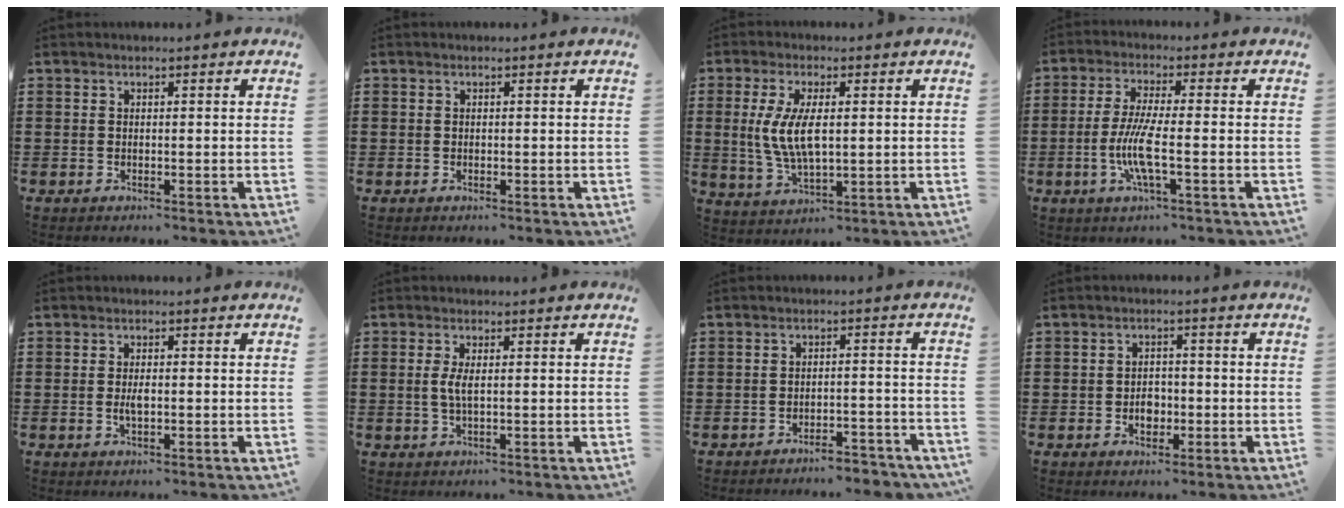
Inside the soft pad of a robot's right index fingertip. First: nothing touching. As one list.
[{"total": 0.0}, {"total": 7.5, "force": [0.6, 3.0, 6.8], "torque": [-0.151, 0.001, 0.005]}, {"total": 7.4, "force": [-1.9, 1.1, 7.0], "torque": [-0.155, -0.017, -0.043]}, {"total": 2.3, "force": [-0.3, 0.9, 2.1], "torque": [-0.046, -0.002, -0.008]}, {"total": 2.8, "force": [0.2, 0.7, 2.7], "torque": [-0.059, -0.003, 0.000]}, {"total": 3.5, "force": [-3.4, 0.3, 0.8], "torque": [-0.017, 0.003, -0.070]}, {"total": 3.0, "force": [-0.9, 2.3, 1.8], "torque": [-0.023, -0.003, -0.021]}]